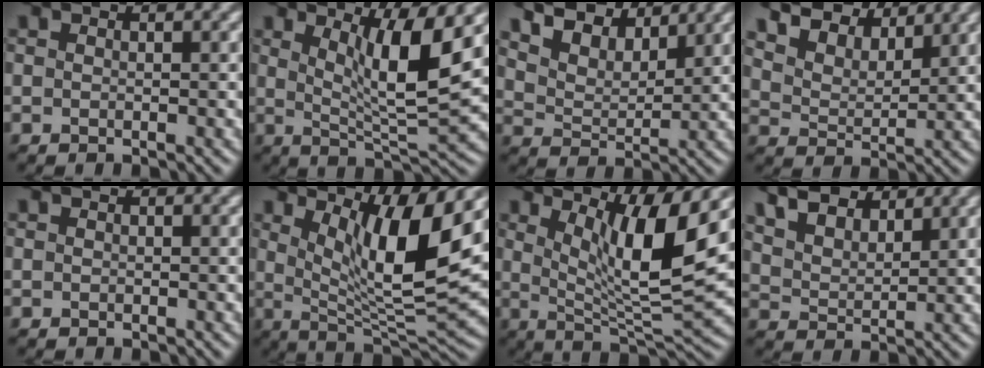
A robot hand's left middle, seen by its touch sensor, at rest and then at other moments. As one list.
[{"total": 7.0, "force": [2.6, 1.3, 6.4], "torque": [-0.104, -0.010, 0.049]}, {"total": 8.5, "force": [7.0, 3.5, 3.2], "torque": [-0.086, 0.012, 0.118]}, {"total": 8.5, "force": [7.3, 3.1, 3.0], "torque": [-0.085, 0.010, 0.122]}, {"total": 0.0}, {"total": 9.7, "force": [3.4, 2.3, 8.7], "torque": [-0.141, -0.010, 0.065]}, {"total": 8.8, "force": [3.3, 1.9, 8.0], "torque": [-0.131, -0.010, 0.063]}, {"total": 8.0, "force": [6.3, 3.7, 3.3], "torque": [-0.096, 0.020, 0.102]}]